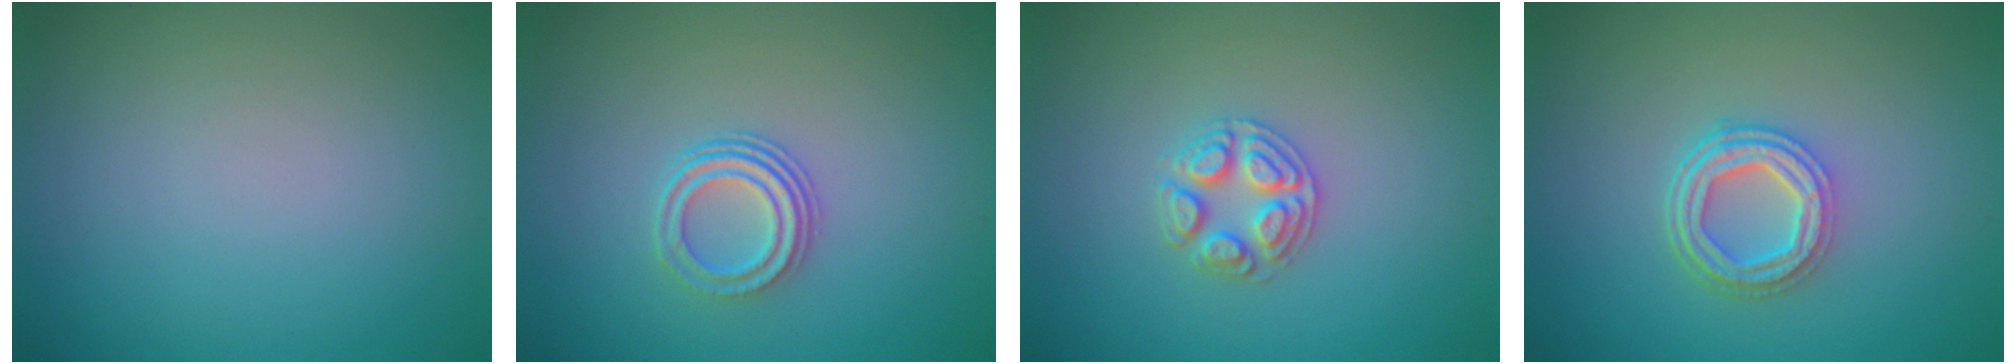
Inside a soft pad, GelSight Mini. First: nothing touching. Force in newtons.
{"total": 3.0, "press": 2.2, "slide": 2.1}
{"total": 2.5, "press": 2.5, "slide": 0.4}
{"total": 4.3, "press": 3.3, "slide": 2.6}